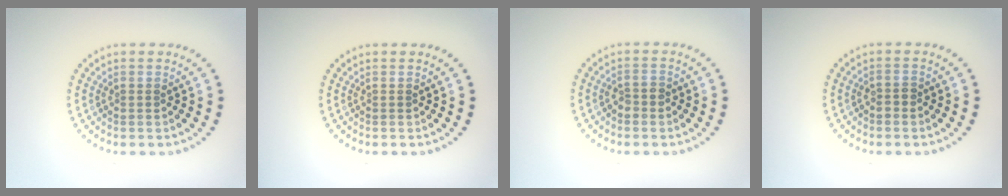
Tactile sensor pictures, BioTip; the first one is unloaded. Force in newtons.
{"total": 0.0}
{"total": 1.4, "press": 1.3, "slide": 0.6}
{"total": 0.9, "press": 0.9, "slide": 0.2}